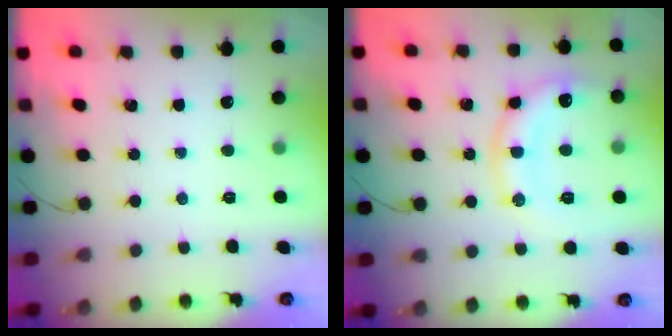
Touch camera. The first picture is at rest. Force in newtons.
{"total": 13.7, "press": 13.7, "slide": 1.0}